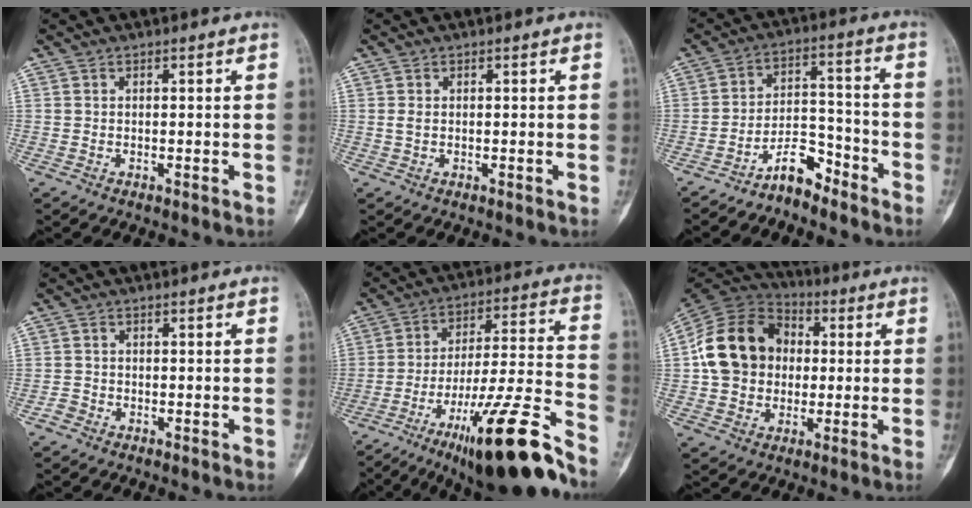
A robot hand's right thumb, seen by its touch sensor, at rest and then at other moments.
{"total": 1.1, "force": [0.1, 0.7, 0.8], "torque": [-0.021, 0.003, 0.005]}
{"total": 7.1, "force": [-5.9, 2.8, 2.8], "torque": [-0.037, 0.075, -0.111]}
{"total": 1.5, "force": [-1.0, 1.0, 0.3], "torque": [-0.001, 0.006, -0.024]}
{"total": 23.3, "force": [-15.6, 2.7, 17.1], "torque": [-0.246, 0.075, -0.252]}
{"total": 16.9, "force": [0.8, 13.8, 9.7], "torque": [-0.156, 0.023, 0.007]}